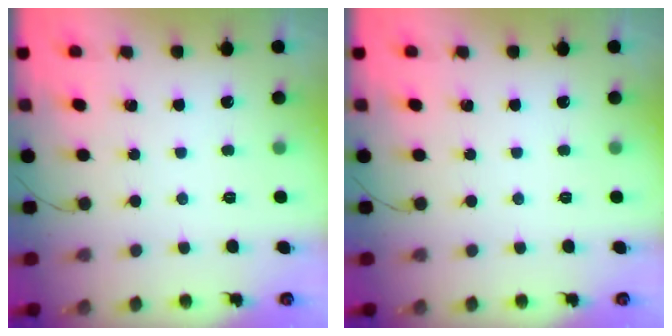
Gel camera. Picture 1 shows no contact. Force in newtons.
{"total": 0.0}